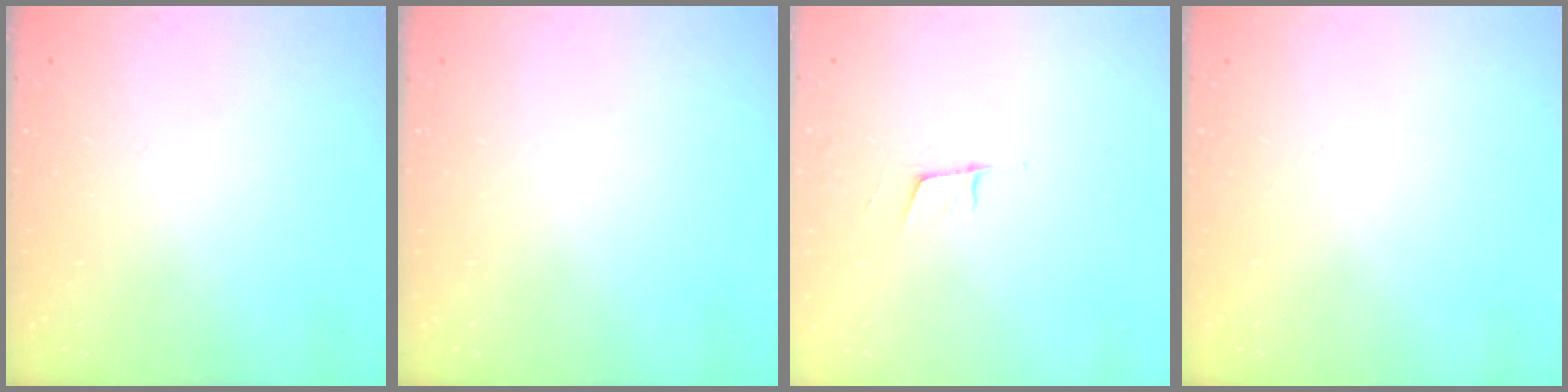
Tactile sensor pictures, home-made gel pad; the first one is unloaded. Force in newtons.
{"total": 0.0}
{"total": 5.1, "press": 4.3, "slide": 2.6}
{"total": 0.0}